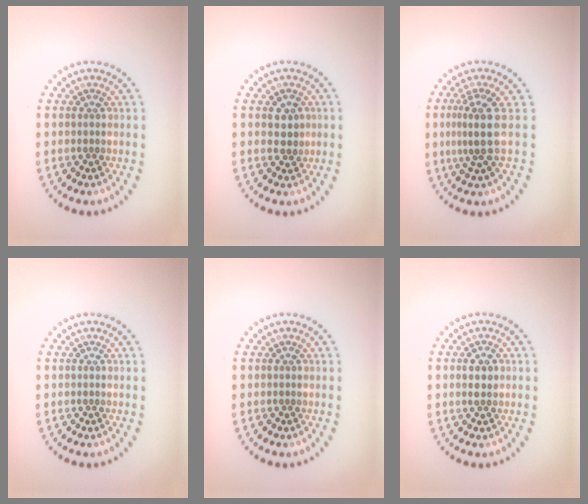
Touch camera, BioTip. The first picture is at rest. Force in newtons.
{"total": 1.7, "press": 1.7, "slide": 0.3}
{"total": 3.1, "press": 2.1, "slide": 2.2}
{"total": 0.0}
{"total": 0.0}
{"total": 1.6, "press": 1.5, "slide": 0.4}